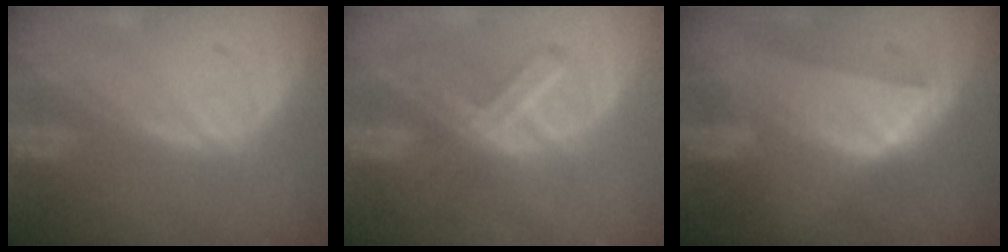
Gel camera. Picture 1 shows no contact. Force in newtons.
{"total": 7.3, "press": 6.3, "slide": 3.7}
{"total": 7.7, "press": 7.0, "slide": 3.1}